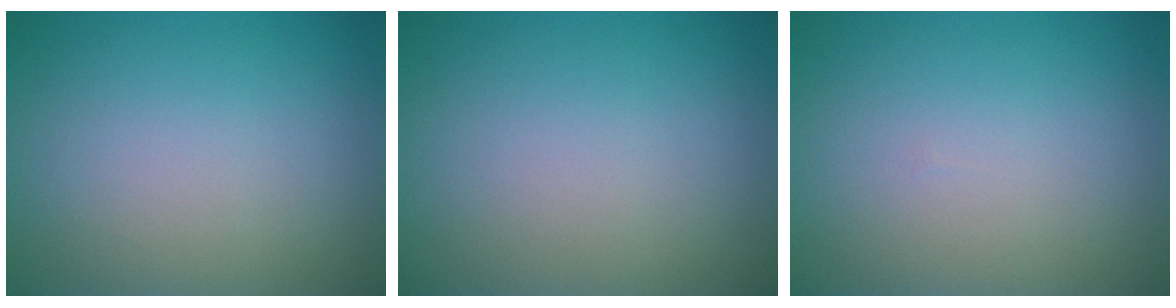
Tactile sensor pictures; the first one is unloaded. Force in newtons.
{"total": 0.0}
{"total": 0.0}